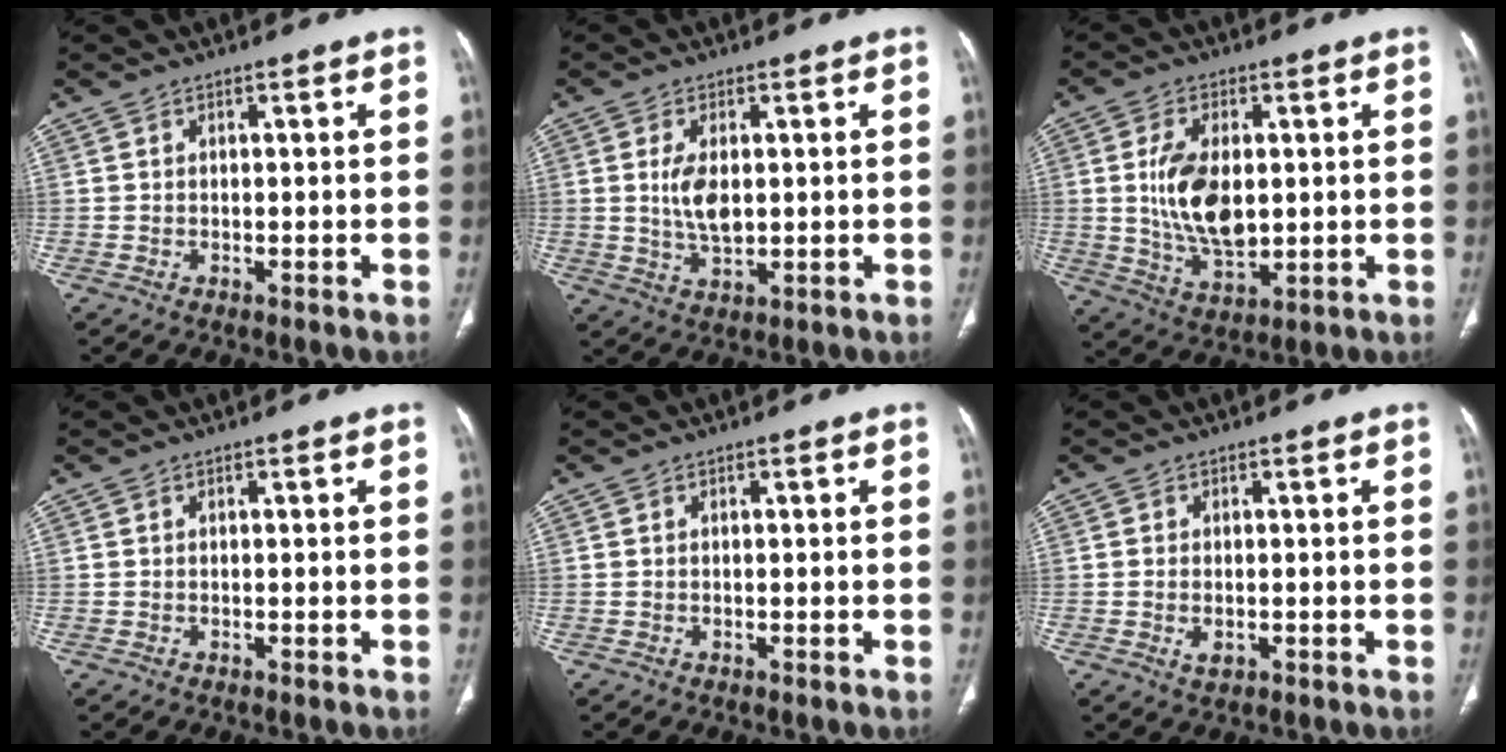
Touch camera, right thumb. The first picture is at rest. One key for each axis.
{"total": 5.9, "fx": 0.7, "fy": 3.0, "fz": 5.1, "tx": -0.096, "ty": -0.010, "tz": 0.018}
{"total": 12.1, "fx": 1.0, "fy": 6.7, "fz": 10.0, "tx": -0.177, "ty": -0.015, "tz": 0.029}
{"total": 0.0}
{"total": 0.0}
{"total": 2.3, "fx": -0.5, "fy": 1.4, "fz": 1.7, "tx": -0.032, "ty": -0.001, "tz": -0.007}